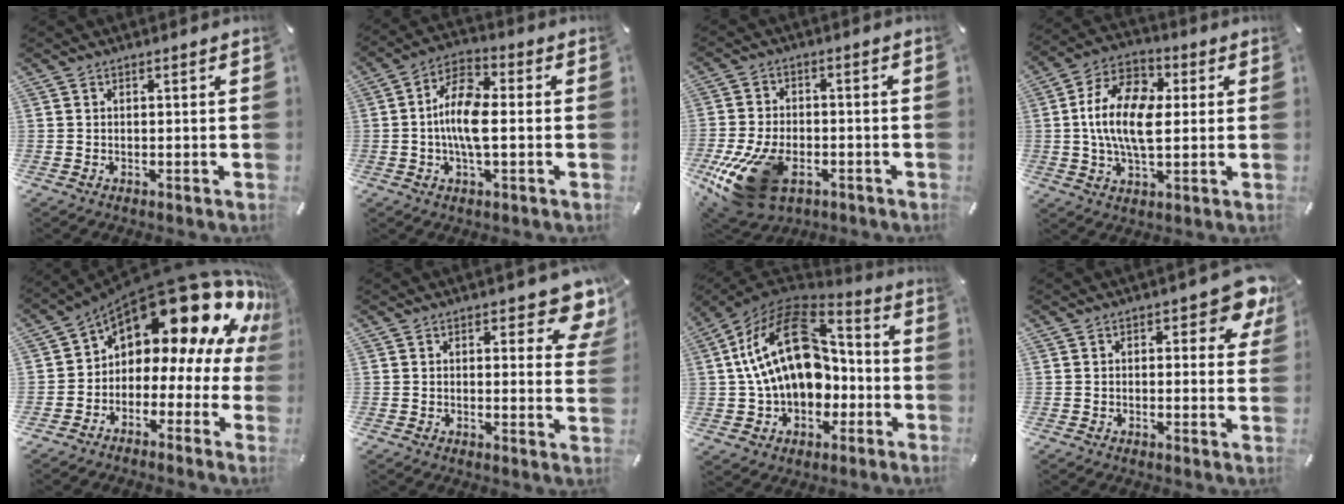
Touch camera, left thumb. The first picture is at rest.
{"total": 10.8, "force": [-0.8, 4.7, 9.7], "torque": [-0.193, 0.007, -0.014]}
{"total": 17.4, "force": [-7.5, 10.4, 11.7], "torque": [-0.226, 0.026, -0.120]}
{"total": 14.7, "force": [0.7, 8.7, 11.8], "torque": [-0.245, 0.009, 0.010]}
{"total": 21.5, "force": [12.0, 10.8, 14.2], "torque": [-0.224, -0.092, 0.213]}
{"total": 8.8, "force": [4.8, 3.7, 6.4], "torque": [-0.074, -0.026, 0.077]}
{"total": 22.1, "force": [1.6, 16.0, 15.2], "torque": [-0.290, -0.001, 0.031]}
{"total": 7.4, "force": [3.4, 3.2, 5.7], "torque": [-0.060, -0.018, 0.050]}